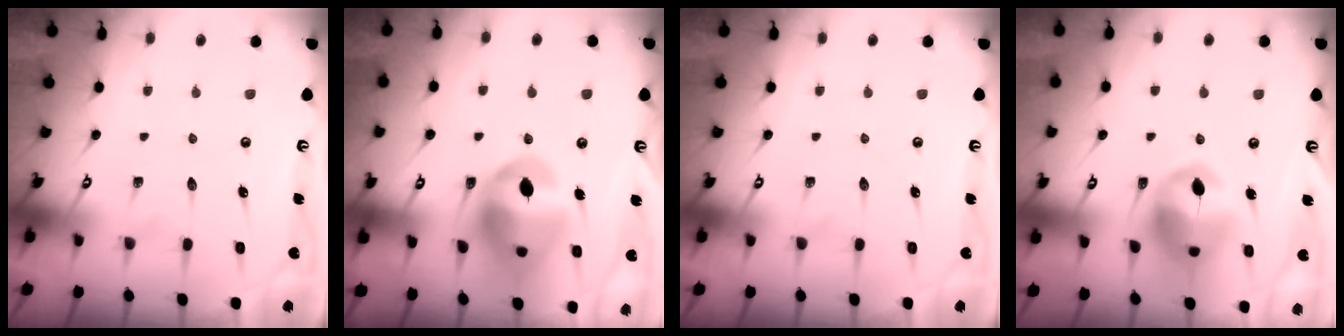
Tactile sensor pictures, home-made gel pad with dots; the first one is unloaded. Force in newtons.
{"total": 14.2, "press": 13.1, "slide": 5.6}
{"total": 0.0}
{"total": 13.2, "press": 13.1, "slide": 1.7}